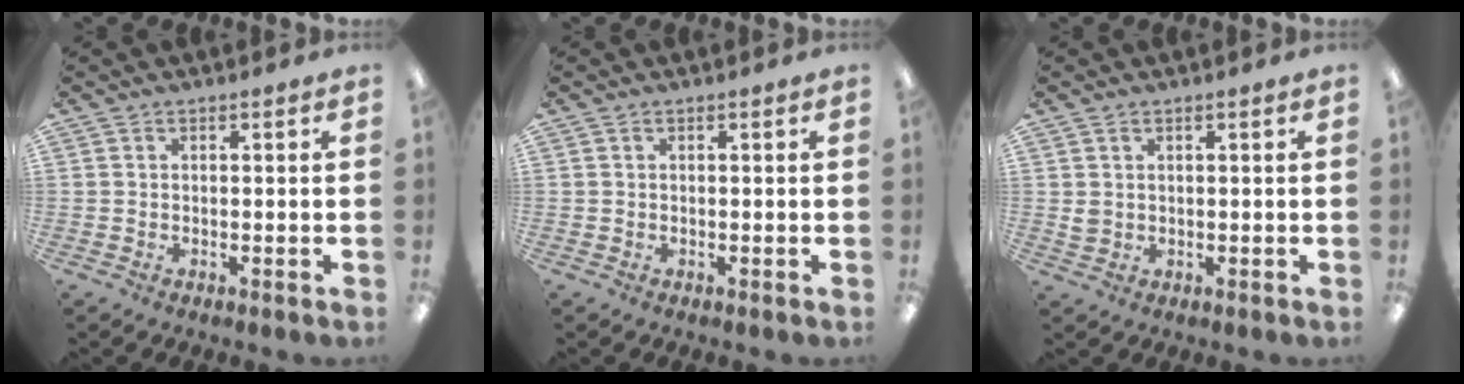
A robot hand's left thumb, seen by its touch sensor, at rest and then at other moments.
{"total": 0.0}
{"total": 1.8, "force": [0.8, 1.4, 0.9], "torque": [-0.019, 0.003, 0.014]}